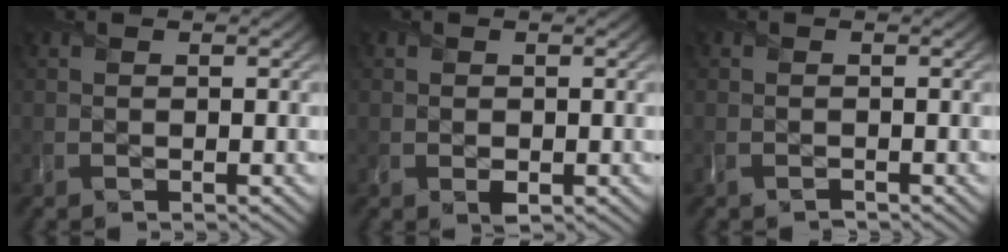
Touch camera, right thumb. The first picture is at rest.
{"total": 1.3, "force": [-0.3, 1.0, 0.7], "torque": [-0.014, -0.008, -0.006]}
{"total": 0.9, "force": [-0.7, 0.5, 0.3], "torque": [-0.007, -0.004, -0.016]}